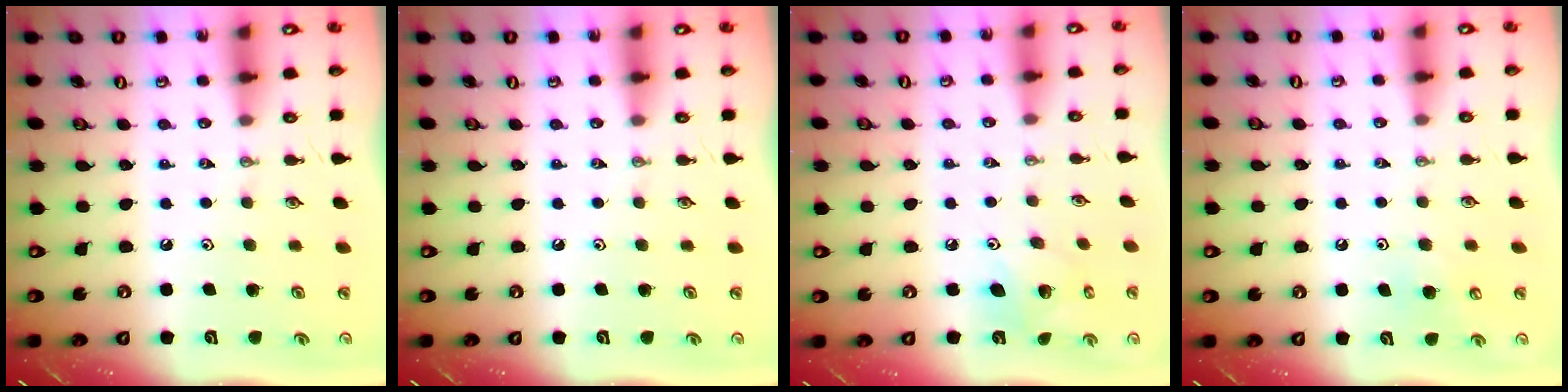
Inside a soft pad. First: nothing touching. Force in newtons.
{"total": 0.0}
{"total": 9.0, "press": 9.0, "slide": 0.3}
{"total": 5.5, "press": 5.5, "slide": 0.4}